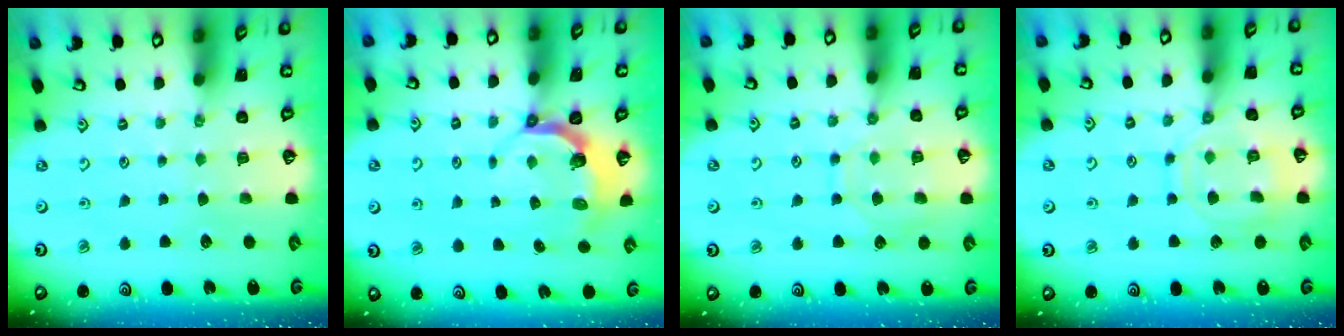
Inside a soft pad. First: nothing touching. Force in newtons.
{"total": 4.4, "press": 3.3, "slide": 2.9}
{"total": 9.7, "press": 9.7, "slide": 0.8}
{"total": 12.8, "press": 12.8, "slide": 1.0}